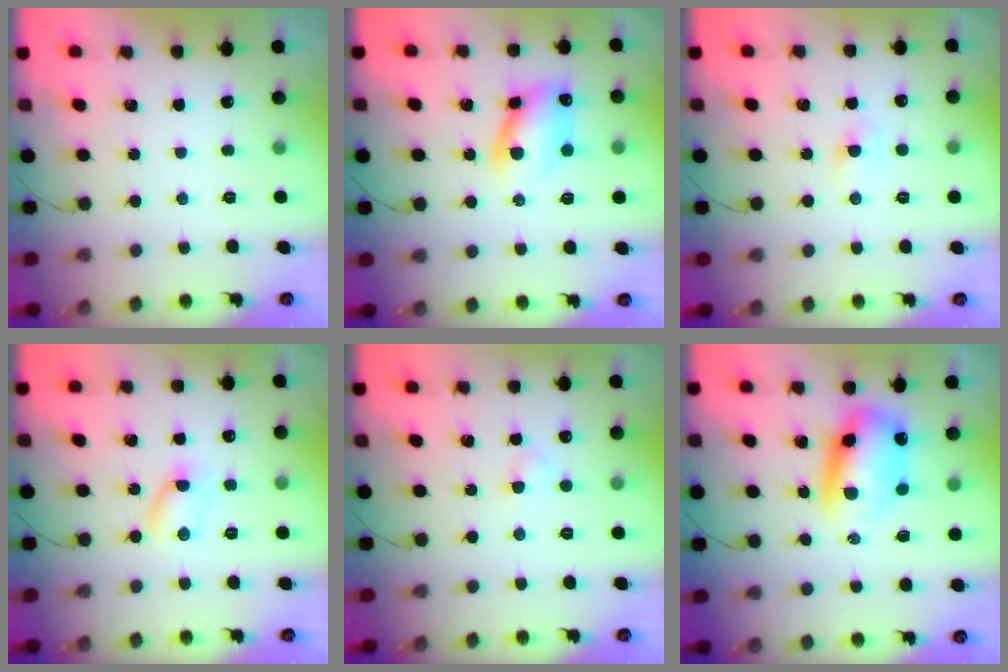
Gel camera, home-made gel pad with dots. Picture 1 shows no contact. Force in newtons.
{"total": 11.0, "press": 10.9, "slide": 1.4}
{"total": 2.4, "press": 2.2, "slide": 0.9}
{"total": 5.0, "press": 4.9, "slide": 1.3}
{"total": 2.1, "press": 1.9, "slide": 1.0}
{"total": 9.8, "press": 9.5, "slide": 2.6}